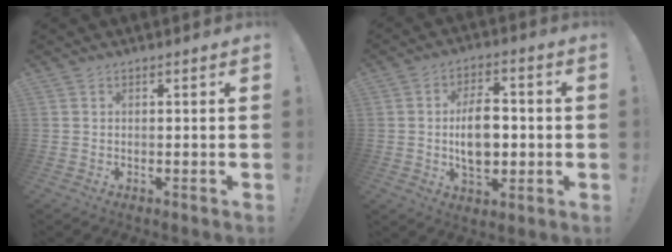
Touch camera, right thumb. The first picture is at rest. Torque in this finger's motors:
{"motor_torque": [1.91, 1.82, 1.47, -0.38, 0.07]}